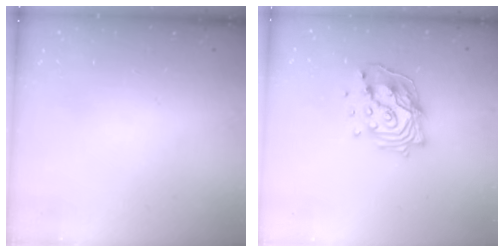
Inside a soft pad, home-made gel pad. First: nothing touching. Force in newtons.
{"total": 15.9, "press": 15.9, "slide": 1.5}